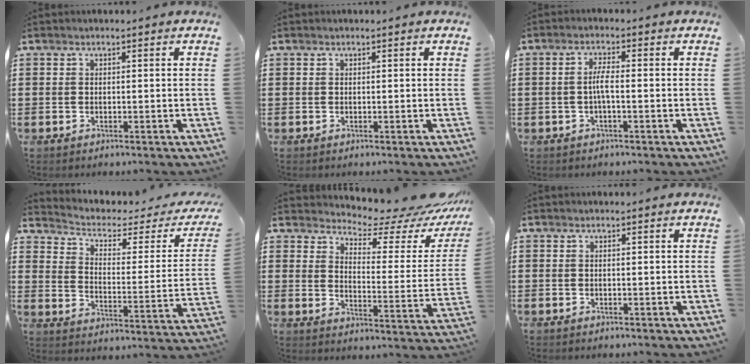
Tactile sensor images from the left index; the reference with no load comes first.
{"total": 0.0}
{"total": 3.0, "force": [-0.5, 0.4, 2.9], "torque": [-0.061, -0.002, -0.013]}
{"total": 2.9, "force": [1.9, 1.2, 1.8], "torque": [-0.051, -0.016, 0.024]}
{"total": 6.1, "force": [5.7, 1.0, 1.9], "torque": [-0.045, -0.050, 0.091]}
{"total": 0.0}